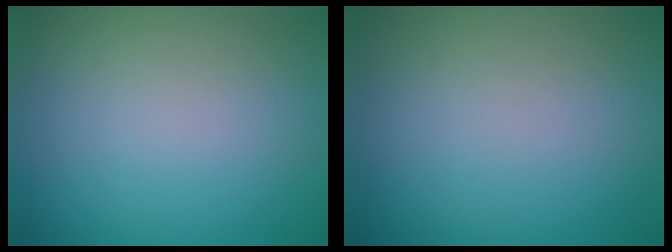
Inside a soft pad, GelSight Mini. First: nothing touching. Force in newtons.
{"total": 0.0}